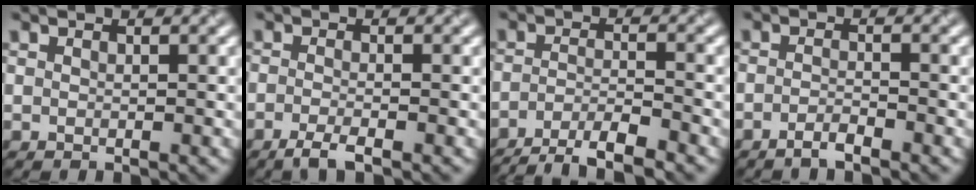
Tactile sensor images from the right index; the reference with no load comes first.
{"total": 2.3, "force": [-1.5, 0.4, 1.7], "torque": [-0.032, -0.004, -0.033]}
{"total": 5.5, "force": [-4.3, 1.2, 3.2], "torque": [-0.048, -0.002, -0.080]}
{"total": 1.6, "force": [-1.2, 0.3, 1.0], "torque": [-0.019, 0.002, -0.026]}